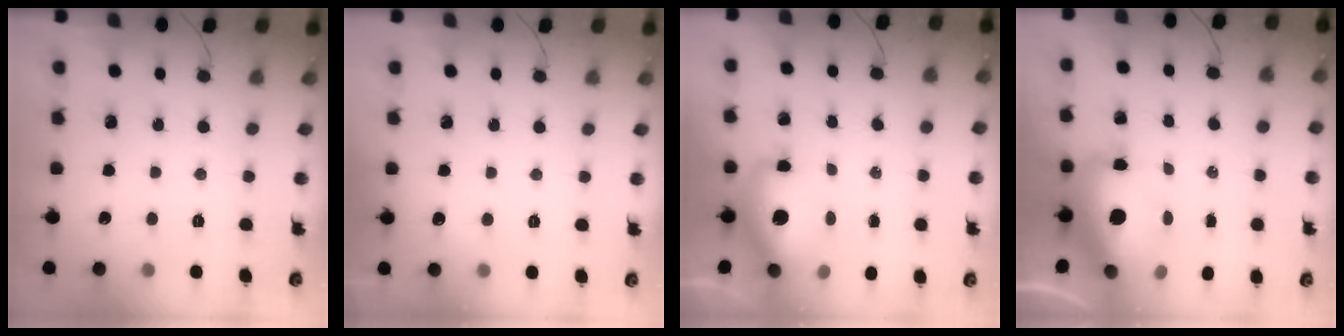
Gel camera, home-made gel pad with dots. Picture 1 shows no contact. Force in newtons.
{"total": 11.7, "press": 3.4, "slide": 11.3}
{"total": 11.6, "press": 11.2, "slide": 3.1}
{"total": 15.8, "press": 15.5, "slide": 3.5}